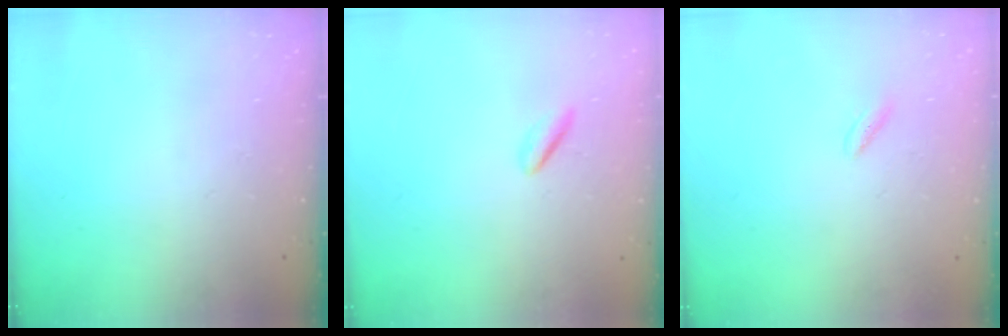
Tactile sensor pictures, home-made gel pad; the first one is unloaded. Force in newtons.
{"total": 1.1, "press": 0.9, "slide": 0.7}
{"total": 1.4, "press": 1.3, "slide": 0.6}